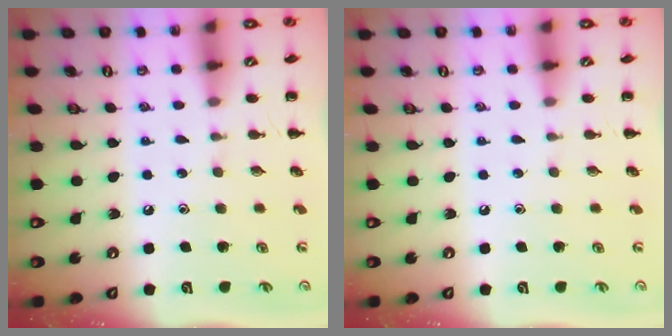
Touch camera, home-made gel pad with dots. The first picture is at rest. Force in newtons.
{"total": 0.0}